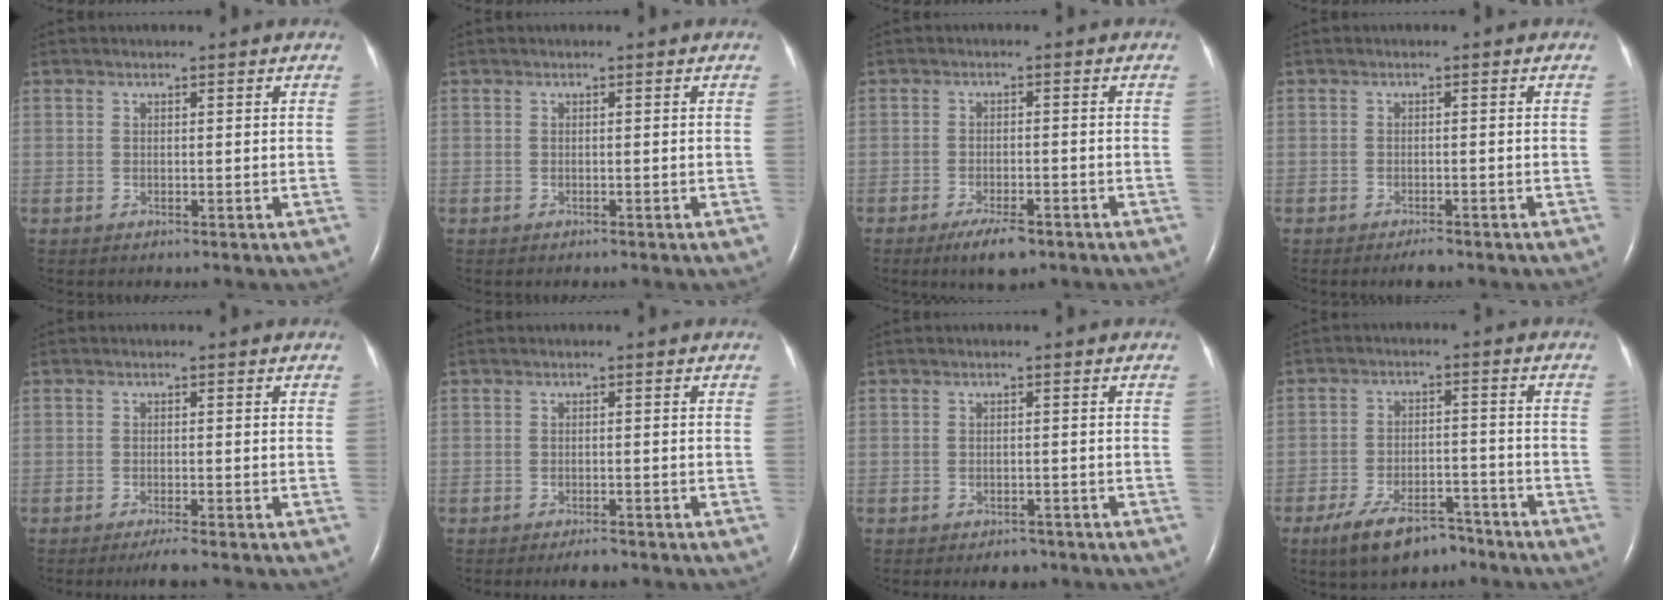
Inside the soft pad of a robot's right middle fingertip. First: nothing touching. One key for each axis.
{"total": 0.0}
{"total": 4.9, "fx": -3.3, "fy": 1.3, "fz": 3.4, "tx": -0.066, "ty": -0.006, "tz": -0.051}
{"total": 1.7, "fx": -1.4, "fy": 0.2, "fz": 0.9, "tx": -0.020, "ty": -0.003, "tz": -0.019}
{"total": 2.4, "fx": -1.9, "fy": -0.3, "fz": 1.4, "tx": -0.030, "ty": -0.006, "tz": -0.033}
{"total": 2.0, "fx": -1.7, "fy": 0.4, "fz": 1.1, "tx": -0.023, "ty": -0.003, "tz": -0.023}
{"total": 2.3, "fx": -1.7, "fy": 1.1, "fz": 1.0, "tx": -0.016, "ty": 0.000, "tz": -0.018}
{"total": 9.4, "fx": -7.0, "fy": 3.6, "fz": 5.1, "tx": -0.098, "ty": -0.008, "tz": -0.121}